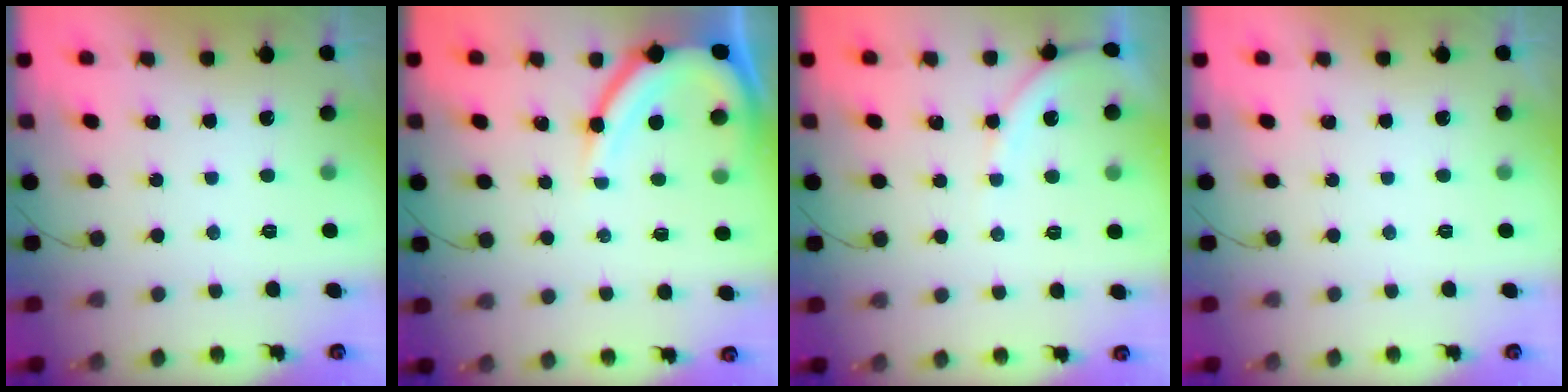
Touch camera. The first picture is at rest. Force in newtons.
{"total": 9.5, "press": 9.4, "slide": 0.9}
{"total": 5.4, "press": 5.3, "slide": 0.8}
{"total": 0.0}